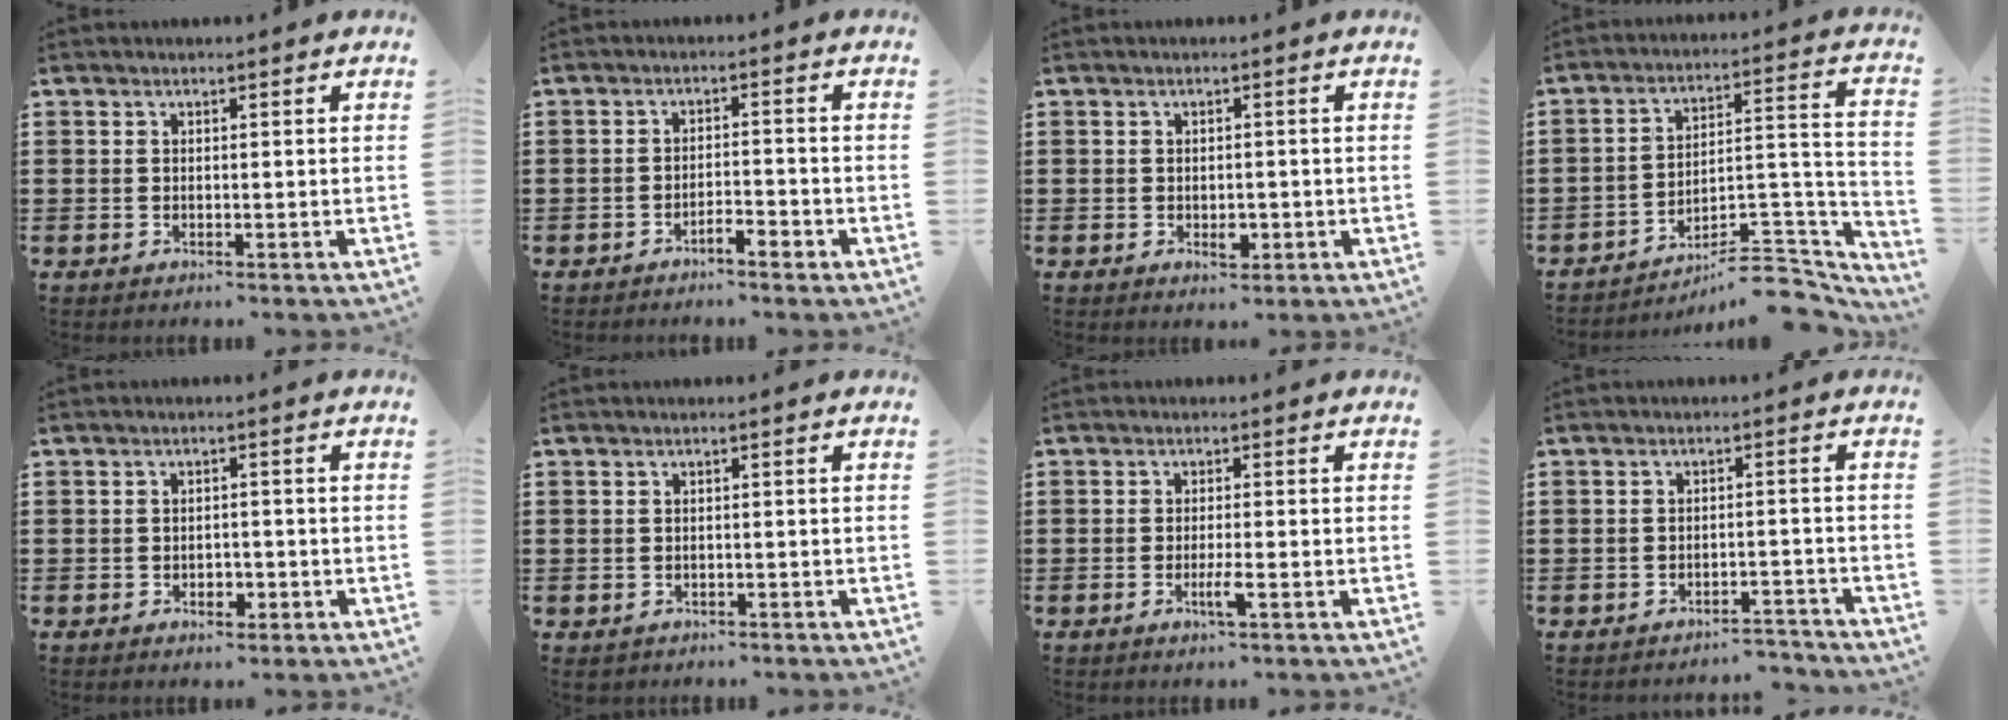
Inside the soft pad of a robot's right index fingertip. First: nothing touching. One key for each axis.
{"total": 2.2, "fx": -2.0, "fy": 0.4, "fz": 0.9, "tx": -0.022, "ty": 0.004, "tz": -0.040}
{"total": 2.3, "fx": -0.6, "fy": 1.4, "fz": 1.7, "tx": -0.031, "ty": 0.002, "tz": -0.009}
{"total": 7.8, "fx": -6.5, "fy": 1.9, "fz": 3.8, "tx": -0.050, "ty": 0.012, "tz": -0.124}
{"total": 1.6, "fx": -0.8, "fy": 1.2, "fz": 0.7, "tx": -0.018, "ty": 0.002, "tz": -0.018}
{"total": 0.6, "fx": -0.5, "fy": 0.3, "fz": 0.1, "tx": -0.005, "ty": 0.000, "tz": -0.011}
{"total": 2.7, "fx": -1.2, "fy": 0.0, "fz": 2.4, "tx": -0.048, "ty": -0.007, "tz": -0.024}
{"total": 2.8, "fx": -2.8, "fy": 0.2, "fz": 0.5, "tx": -0.013, "ty": 0.001, "tz": -0.058}